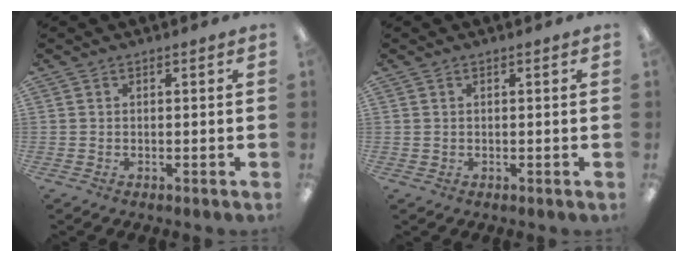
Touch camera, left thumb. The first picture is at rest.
{"total": 0.0}